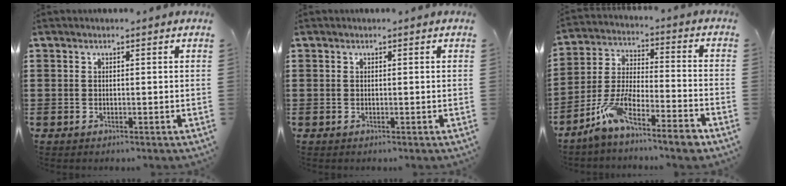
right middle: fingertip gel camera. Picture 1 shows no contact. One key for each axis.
{"total": 0.0}
{"total": 8.8, "fx": -6.8, "fy": 1.2, "fz": 5.5, "tx": -0.120, "ty": -0.002, "tz": -0.137}